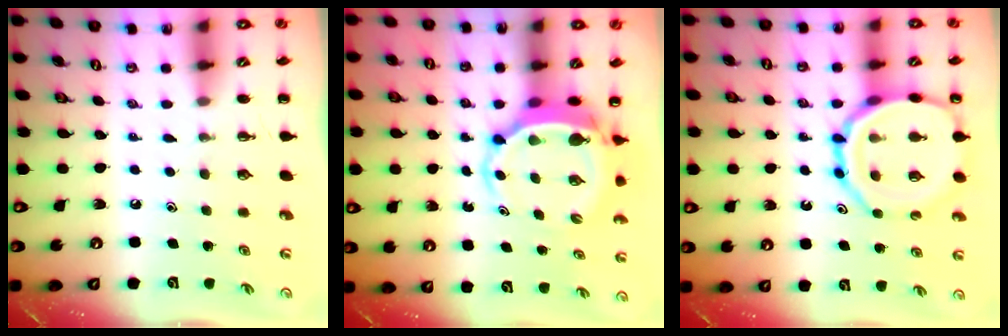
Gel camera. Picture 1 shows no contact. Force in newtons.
{"total": 5.1, "press": 4.9, "slide": 1.2}
{"total": 16.6, "press": 16.5, "slide": 2.1}